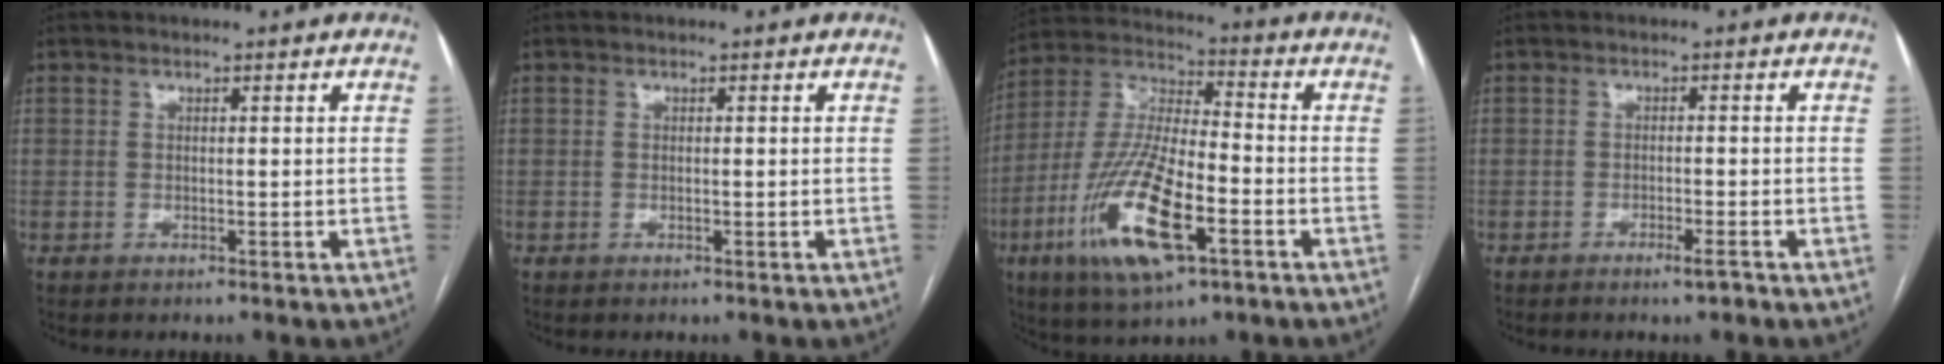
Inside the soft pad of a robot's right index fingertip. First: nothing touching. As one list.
[{"total": 0.0}, {"total": 18.0, "force": [-7.0, 4.8, 15.8], "torque": [-0.334, -0.015, -0.121]}, {"total": 2.1, "force": [-1.5, 0.1, 1.4], "torque": [-0.024, -0.002, -0.023]}]